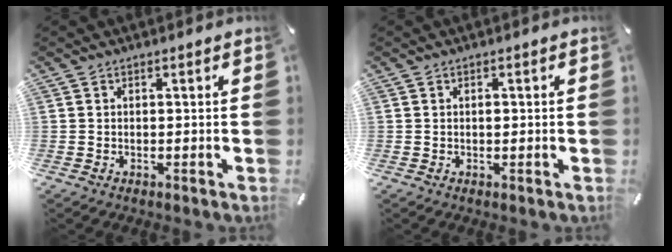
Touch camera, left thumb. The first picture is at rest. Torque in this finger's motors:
{"motor_torque": [0.27, 0.48, 0.38, -0.11, 0.00]}